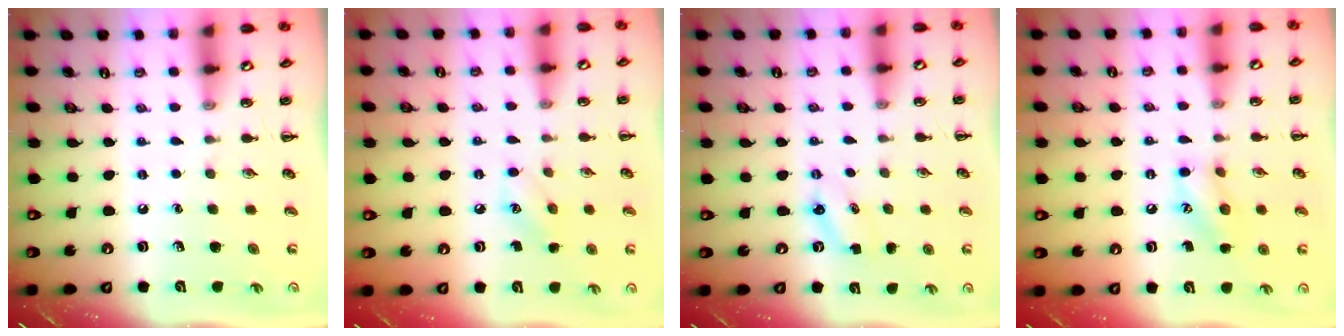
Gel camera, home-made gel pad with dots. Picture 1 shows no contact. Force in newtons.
{"total": 7.0, "press": 6.7, "slide": 1.9}
{"total": 2.9, "press": 2.8, "slide": 0.7}
{"total": 10.1, "press": 10.0, "slide": 1.3}